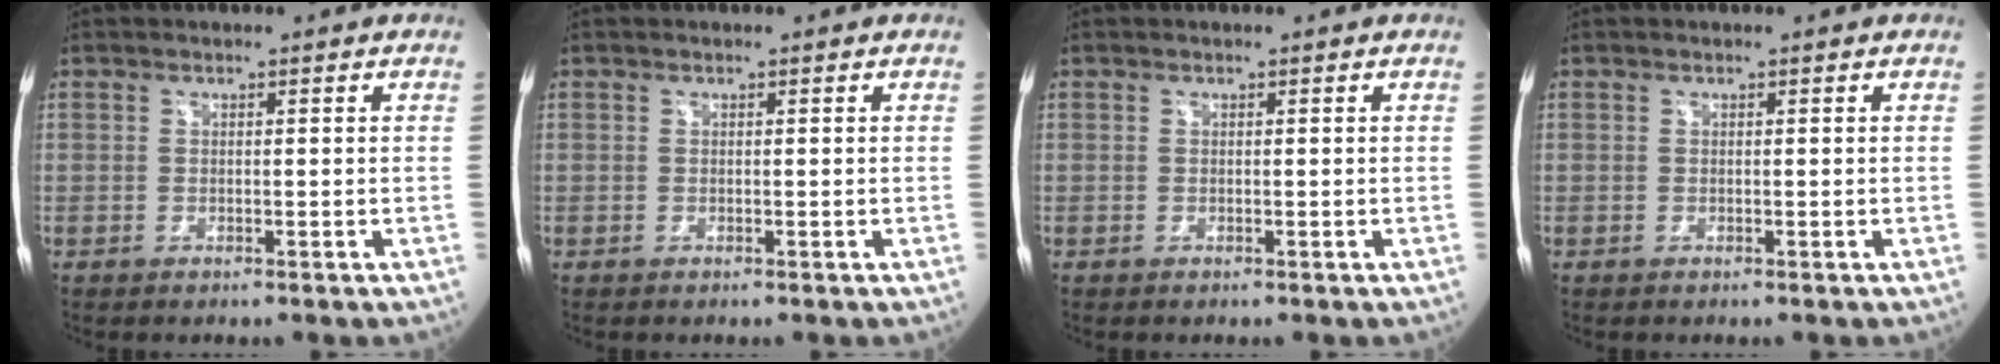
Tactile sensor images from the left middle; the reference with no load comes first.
{"total": 0.0}
{"total": 0.0}
{"total": 0.0}